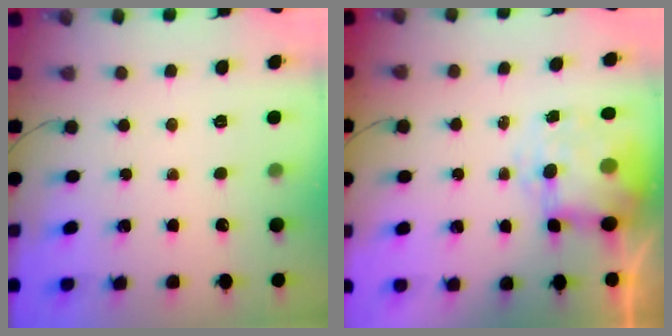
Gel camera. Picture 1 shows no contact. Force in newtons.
{"total": 8.2, "press": 8.0, "slide": 1.8}